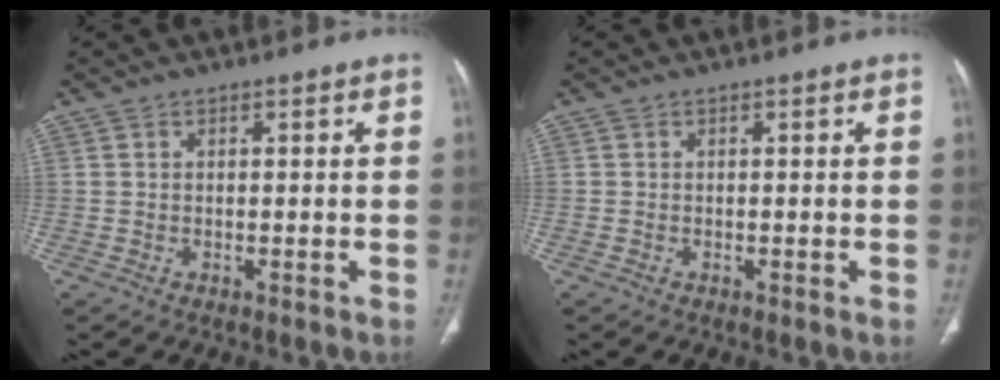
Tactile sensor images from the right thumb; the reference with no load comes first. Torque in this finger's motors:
{"motor_torque": [-0.03, 0.27, -0.25, 0.12, 0.00]}